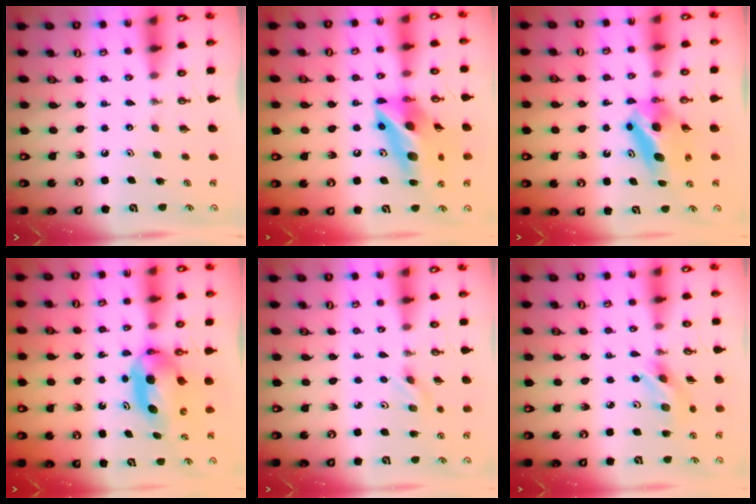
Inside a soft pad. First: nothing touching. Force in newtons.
{"total": 15.5, "press": 15.4, "slide": 1.7}
{"total": 6.6, "press": 6.2, "slide": 2.1}
{"total": 9.3, "press": 5.2, "slide": 7.7}
{"total": 2.7, "press": 2.3, "slide": 1.4}
{"total": 6.4, "press": 6.4, "slide": 0.2}